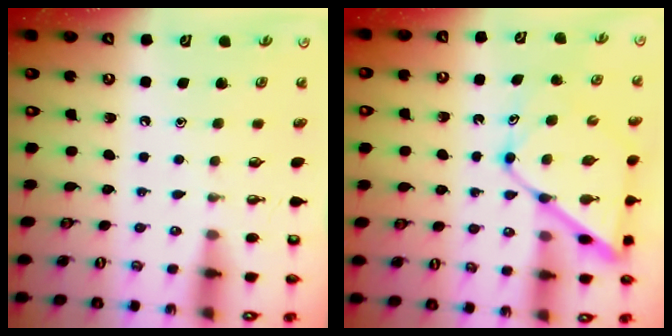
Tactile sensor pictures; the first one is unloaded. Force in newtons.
{"total": 14.0, "press": 14.0, "slide": 1.3}